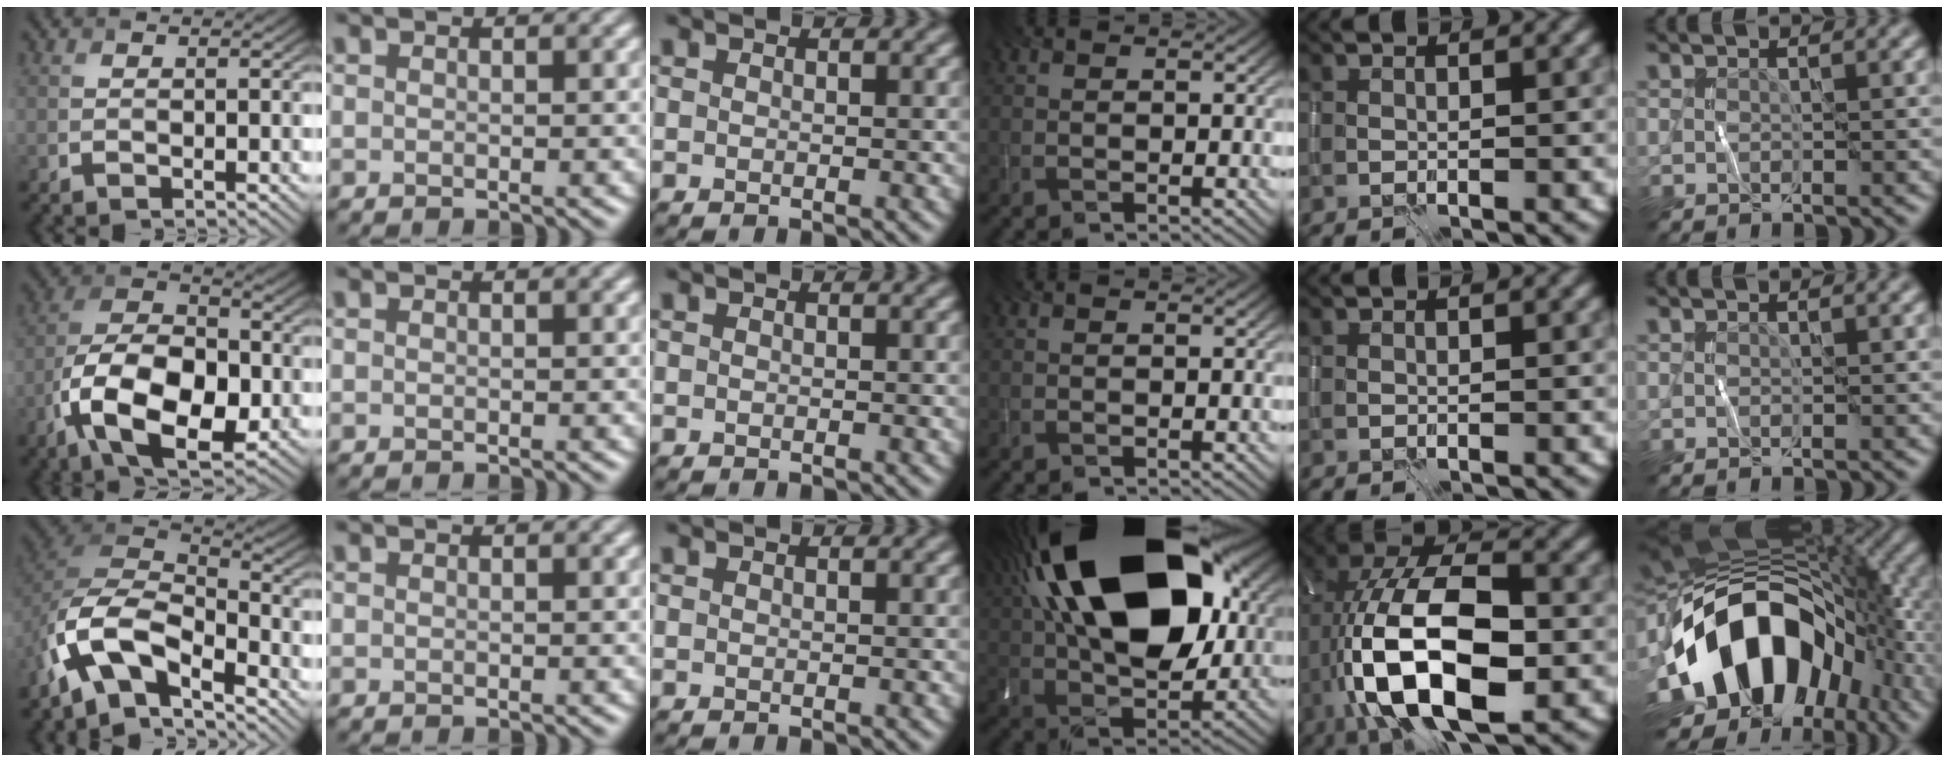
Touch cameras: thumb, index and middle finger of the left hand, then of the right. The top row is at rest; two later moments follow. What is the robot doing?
{"motion": "wipe", "object": "whiteboard"}